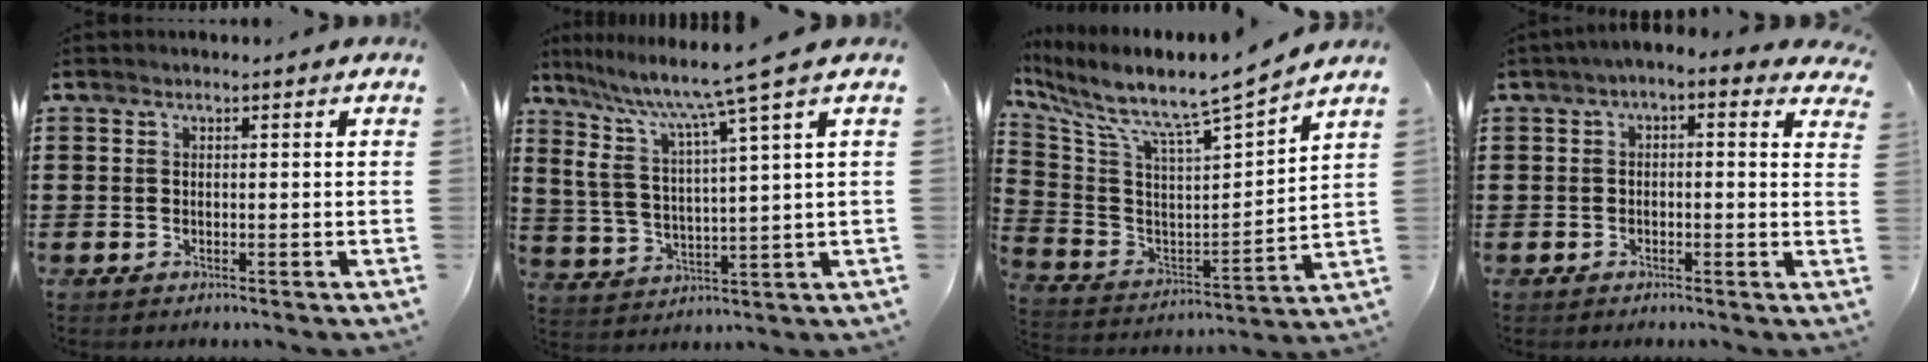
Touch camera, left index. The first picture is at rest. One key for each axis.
{"total": 9.0, "fx": 6.6, "fy": -0.4, "fz": 6.2, "tx": -0.147, "ty": -0.044, "tz": 0.103}
{"total": 7.6, "fx": 6.7, "fy": 0.4, "fz": 3.7, "tx": -0.107, "ty": -0.065, "tz": 0.101}
{"total": 1.4, "fx": -0.4, "fy": 0.5, "fz": 1.2, "tx": -0.025, "ty": 0.005, "tz": -0.013}